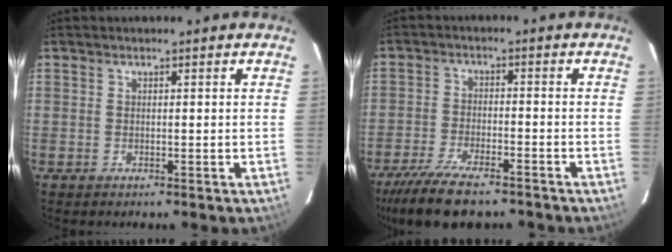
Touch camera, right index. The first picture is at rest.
{"total": 13.0, "force": [-10.5, 3.6, 6.9], "torque": [-0.159, -0.030, -0.181]}